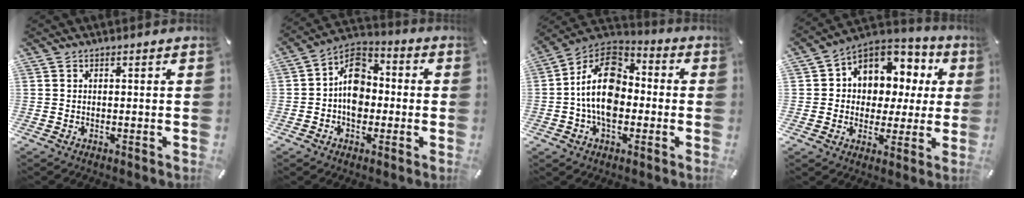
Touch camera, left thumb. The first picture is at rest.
{"total": 9.8, "force": [-1.3, 7.8, 5.8], "torque": [-0.099, 0.014, -0.026]}
{"total": 16.0, "force": [-2.3, 10.8, 11.5], "torque": [-0.226, 0.022, -0.047]}
{"total": 9.1, "force": [3.5, 8.0, 2.8], "torque": [-0.054, -0.034, 0.070]}